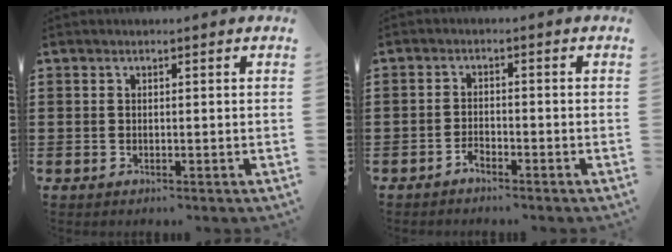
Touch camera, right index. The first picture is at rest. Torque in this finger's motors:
{"motor_torque": [-0.38, 1.56, 0.00, 0.01]}